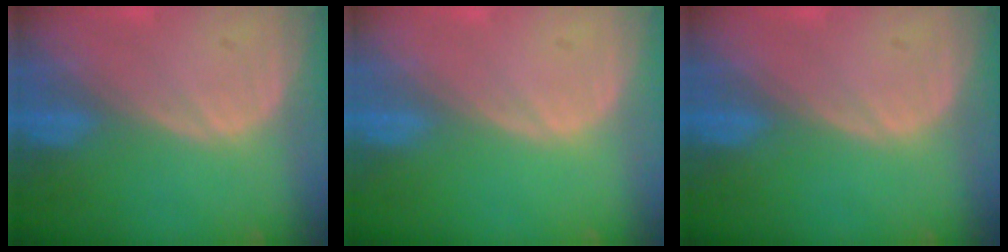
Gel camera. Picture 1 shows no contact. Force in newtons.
{"total": 0.0}
{"total": 0.0}